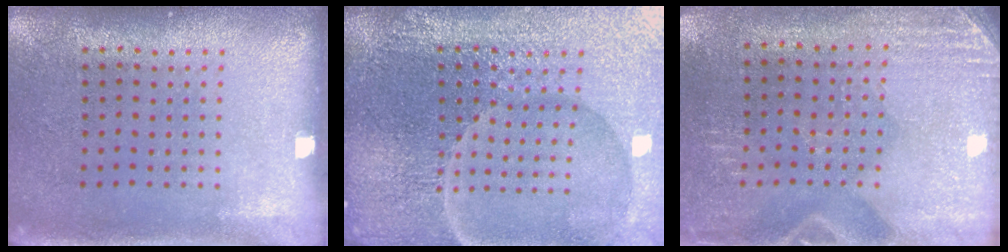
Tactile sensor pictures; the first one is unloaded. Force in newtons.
{"total": 7.3, "press": 6.5, "slide": 3.3}
{"total": 2.8, "press": 2.5, "slide": 1.3}